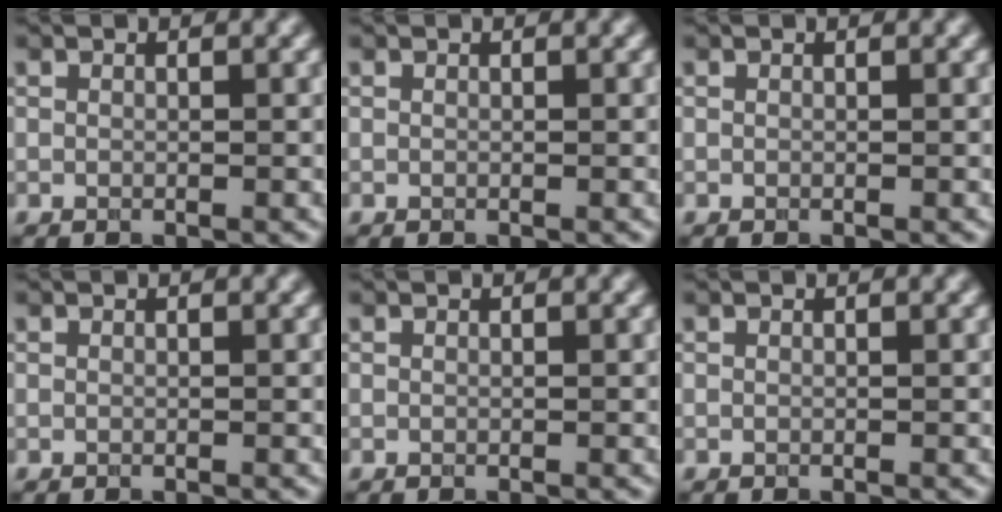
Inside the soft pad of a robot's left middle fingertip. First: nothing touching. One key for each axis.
{"total": 0.0}
{"total": 0.0}
{"total": 0.0}
{"total": 0.0}
{"total": 0.0}